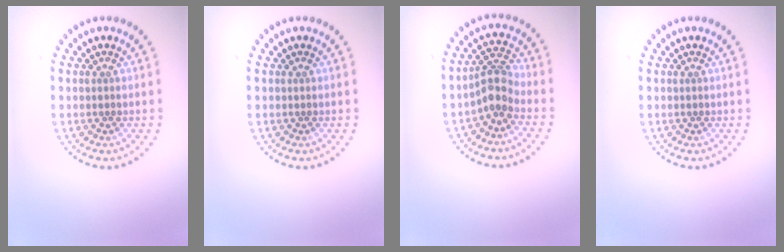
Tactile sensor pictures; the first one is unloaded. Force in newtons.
{"total": 0.0}
{"total": 2.9, "press": 2.2, "slide": 1.9}
{"total": 0.0}